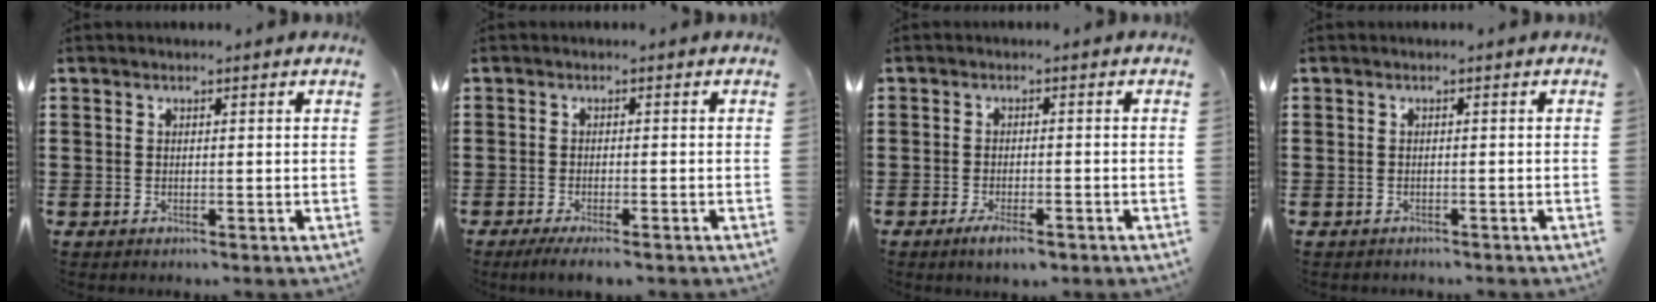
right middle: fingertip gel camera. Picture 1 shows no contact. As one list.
[{"total": 1.8, "force": [-1.4, 0.1, 1.1], "torque": [-0.025, -0.002, -0.028]}, {"total": 3.1, "force": [-1.9, 0.8, 2.2], "torque": [-0.044, 0.000, -0.036]}, {"total": 0.8, "force": [-0.6, 0.4, -0.1], "torque": [0.001, 0.004, -0.015]}]